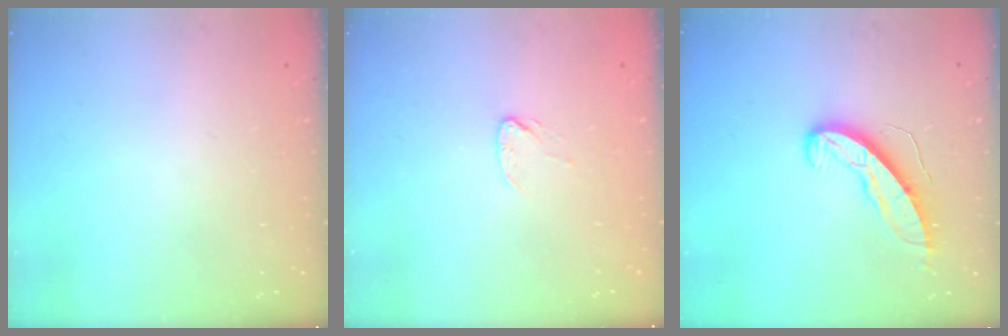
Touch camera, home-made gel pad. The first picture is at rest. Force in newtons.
{"total": 3.4, "press": 3.4, "slide": 0.4}
{"total": 9.3, "press": 9.2, "slide": 0.7}